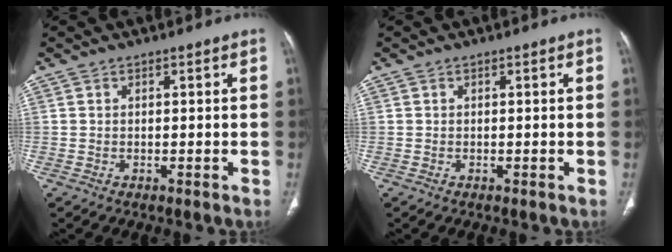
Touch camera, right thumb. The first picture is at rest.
{"total": 0.0}